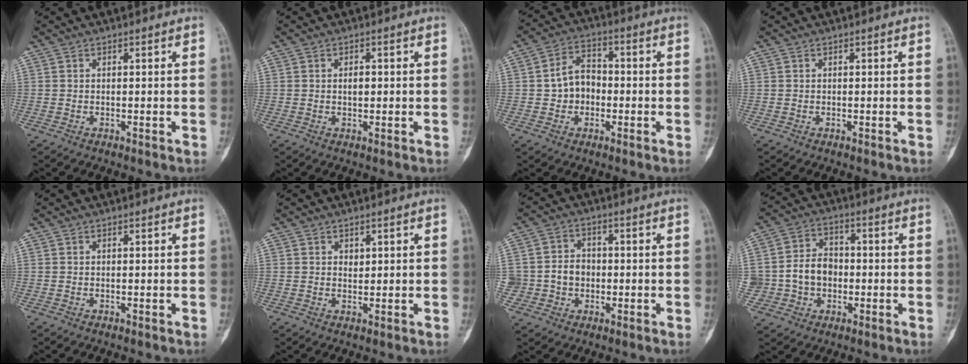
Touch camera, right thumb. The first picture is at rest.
{"total": 1.9, "force": [0.1, 1.1, 1.5], "torque": [-0.024, 0.001, 0.002]}
{"total": 7.4, "force": [-0.8, 5.8, 4.4], "torque": [-0.052, 0.024, -0.023]}
{"total": 0.0}
{"total": 0.0}
{"total": 1.5, "force": [0.6, 1.1, 0.8], "torque": [-0.006, -0.004, 0.012]}
{"total": 6.8, "force": [-0.8, 6.2, 2.6], "torque": [-0.012, 0.020, -0.012]}
{"total": 9.5, "force": [-1.1, 8.1, 4.9], "torque": [-0.056, 0.028, -0.019]}